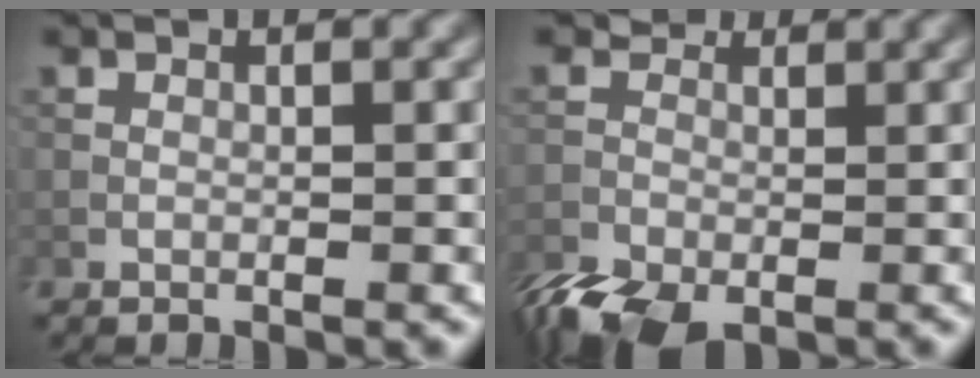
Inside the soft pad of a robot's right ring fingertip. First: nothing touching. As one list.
[{"total": 7.0, "force": [-3.5, 4.4, 4.1], "torque": [-0.087, -0.018, -0.061]}]